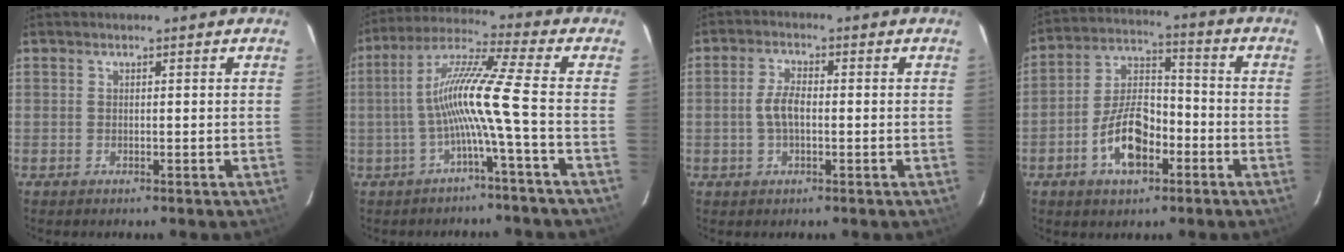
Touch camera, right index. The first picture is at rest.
{"total": 10.5, "force": [-2.7, -1.8, 10.0], "torque": [-0.196, 0.011, -0.048]}
{"total": 4.2, "force": [-0.6, 1.8, 3.7], "torque": [-0.080, 0.006, -0.010]}
{"total": 11.6, "force": [-5.1, 6.0, 8.5], "torque": [-0.169, 0.015, -0.085]}